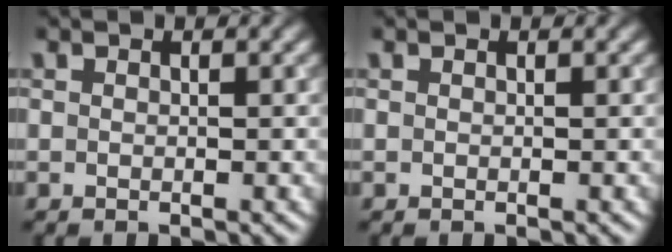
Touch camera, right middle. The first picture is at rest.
{"total": 0.0}